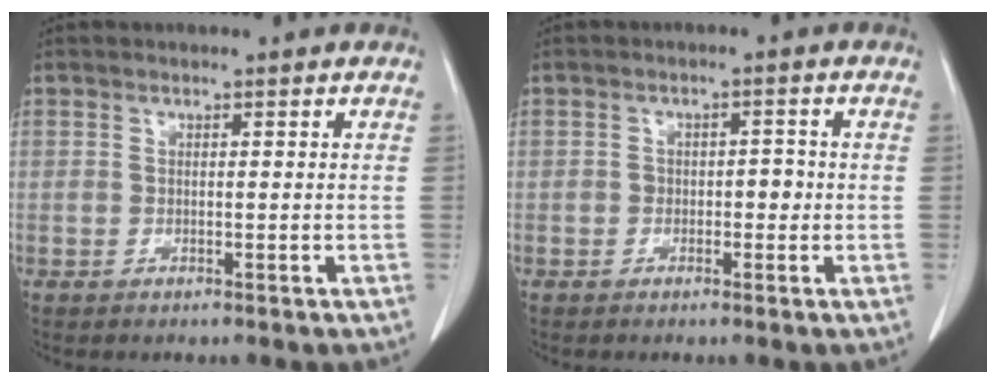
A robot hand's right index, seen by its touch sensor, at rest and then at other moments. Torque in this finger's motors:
{"motor_torque": [0.22, -0.18, 0.04, 0.01]}